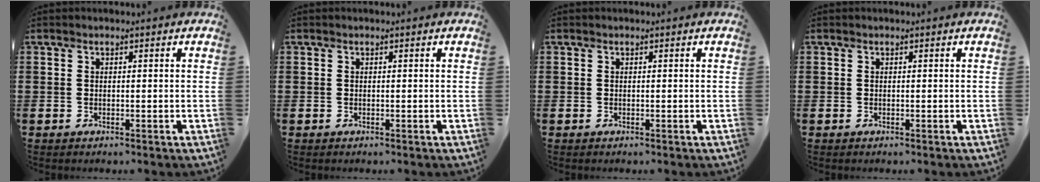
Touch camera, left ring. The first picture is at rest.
{"total": 0.0}
{"total": 0.0}
{"total": 0.0}